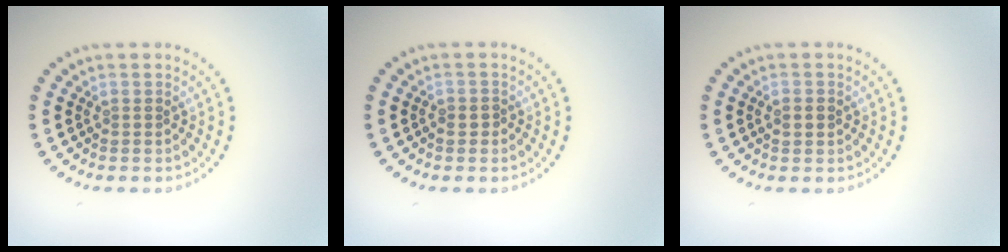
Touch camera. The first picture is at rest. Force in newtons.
{"total": 0.6, "press": 0.6, "slide": 0.3}
{"total": 1.8, "press": 1.8, "slide": 0.1}